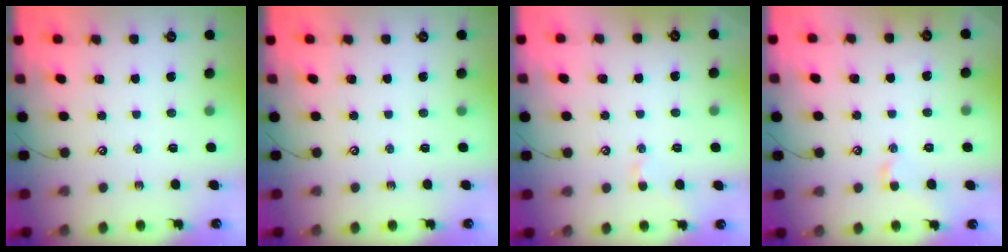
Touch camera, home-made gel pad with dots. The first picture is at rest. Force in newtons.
{"total": 0.0}
{"total": 0.7, "press": 0.7, "slide": 0.2}
{"total": 2.2, "press": 2.1, "slide": 0.5}